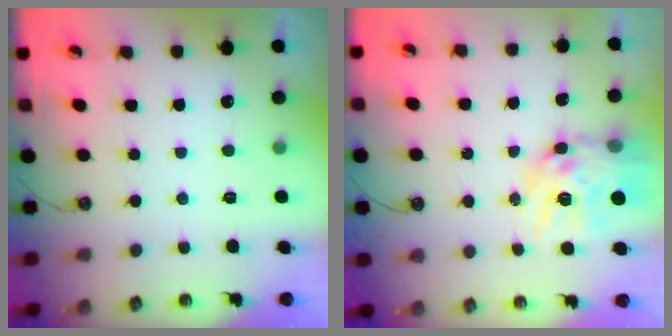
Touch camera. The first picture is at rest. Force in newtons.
{"total": 17.1, "press": 17.0, "slide": 1.6}